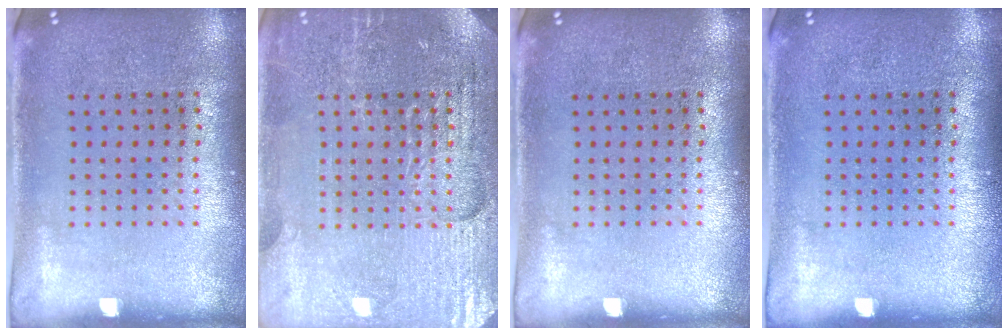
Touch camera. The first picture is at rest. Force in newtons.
{"total": 4.0, "press": 3.9, "slide": 1.0}
{"total": 0.0}
{"total": 0.0}